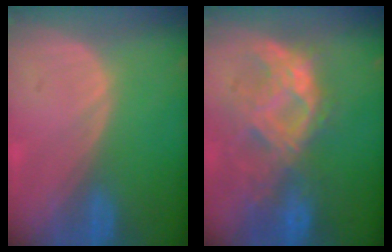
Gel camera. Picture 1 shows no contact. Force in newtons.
{"total": 9.7, "press": 8.9, "slide": 3.9}